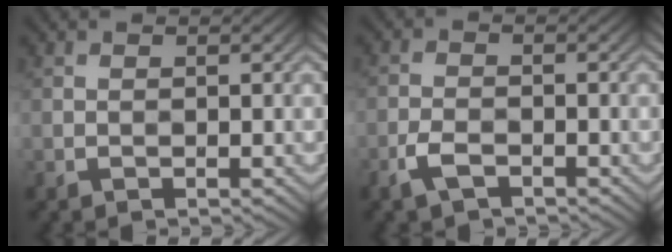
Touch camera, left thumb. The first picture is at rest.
{"total": 3.2, "force": [-1.3, 1.6, 2.5], "torque": [-0.051, -0.002, -0.032]}